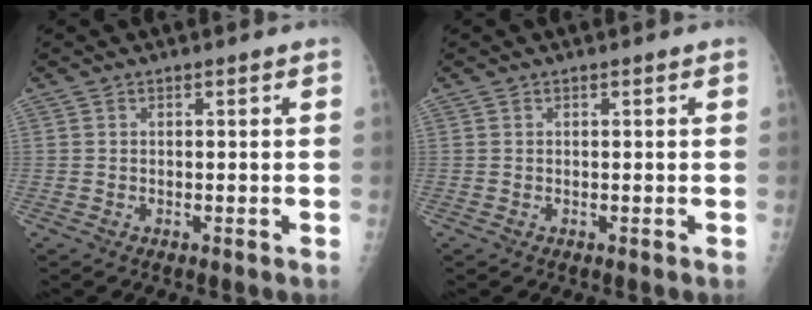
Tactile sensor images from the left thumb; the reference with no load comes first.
{"total": 0.0}